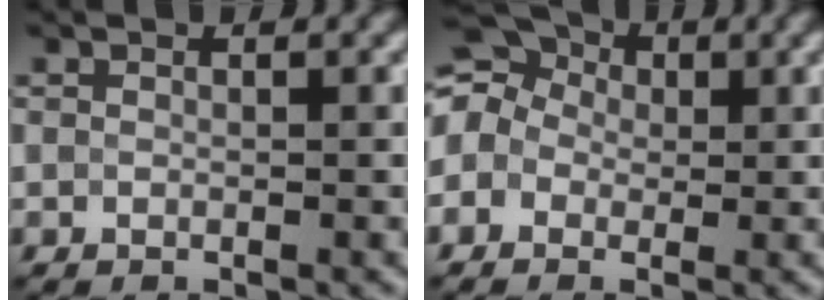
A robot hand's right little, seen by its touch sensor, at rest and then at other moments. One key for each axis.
{"total": 7.3, "fx": 0.9, "fy": 6.2, "fz": 3.8, "tx": -0.077, "ty": 0.036, "tz": -0.033}